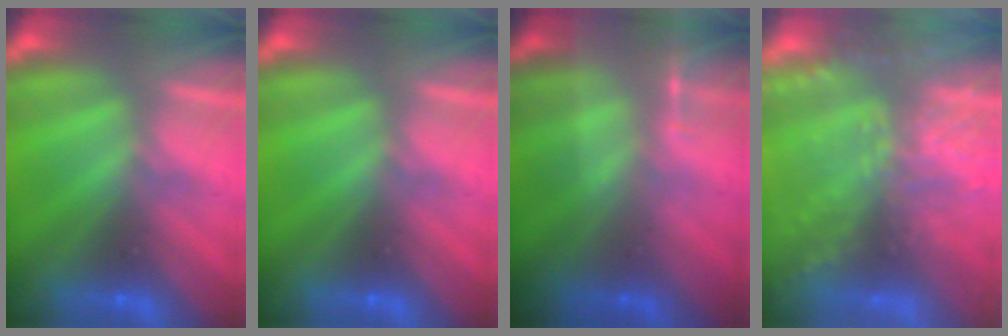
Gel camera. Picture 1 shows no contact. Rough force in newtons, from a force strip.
{"total": 0.0}
{"total": 1.8}
{"total": 7.0}